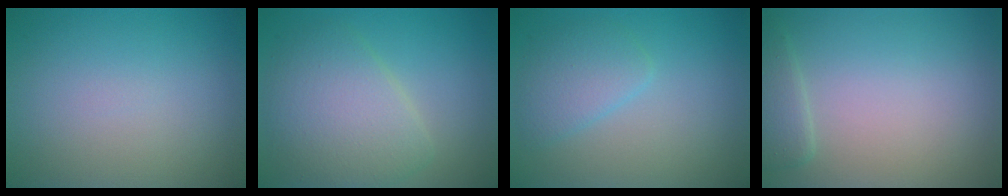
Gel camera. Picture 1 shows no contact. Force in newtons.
{"total": 5.8, "press": 5.8, "slide": 0.2}
{"total": 2.7, "press": 2.7, "slide": 0.1}
{"total": 1.2, "press": 1.2, "slide": 0.1}